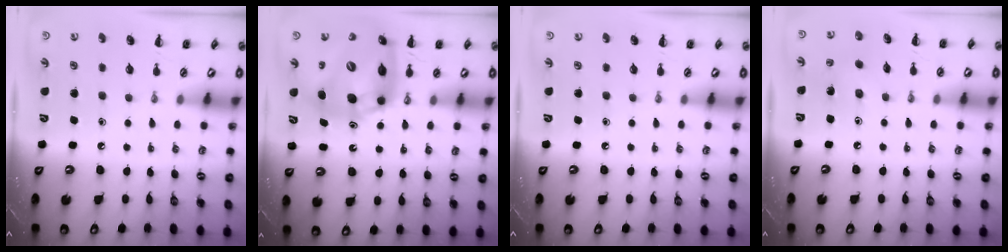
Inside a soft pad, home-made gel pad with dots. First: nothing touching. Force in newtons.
{"total": 15.1, "press": 14.6, "slide": 3.9}
{"total": 0.0}
{"total": 2.5, "press": 2.4, "slide": 0.8}